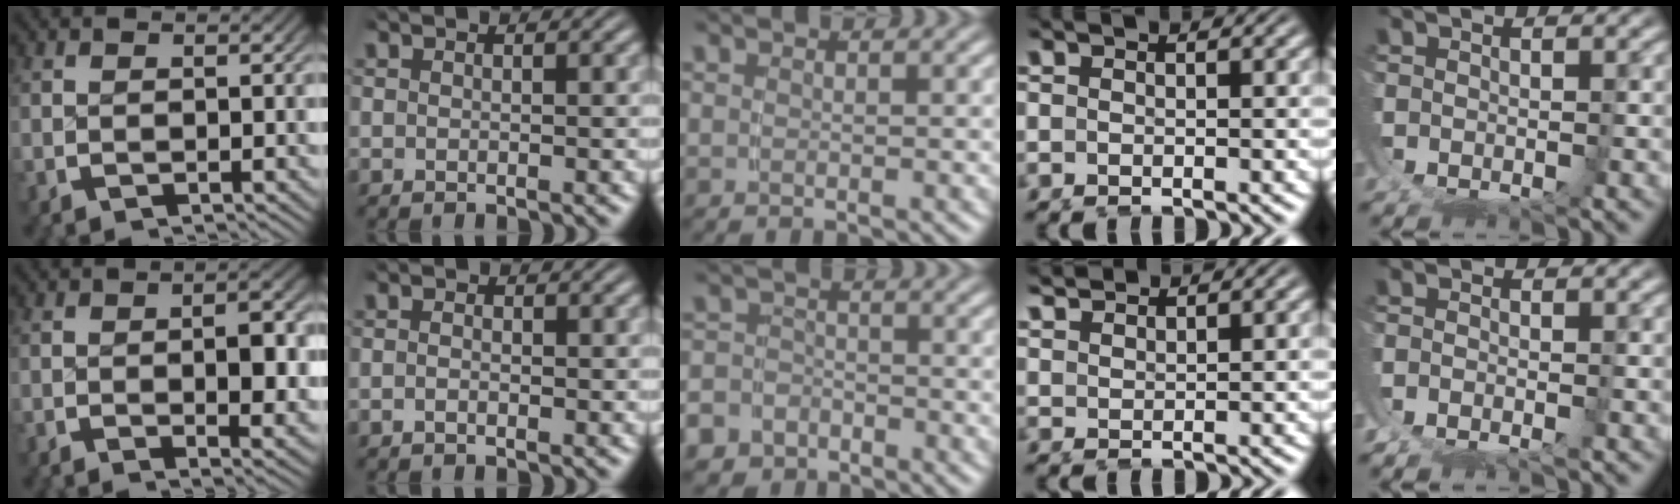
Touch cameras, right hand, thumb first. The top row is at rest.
{"thumb": {"total": 4.2, "force": [-0.4, 1.8, 3.8], "torque": [-0.056, -0.008, -0.006]}, "index": {"total": 0.8, "force": [-0.6, 0.3, 0.5], "torque": [-0.009, -0.004, -0.013]}, "middle": {"total": 5.6, "force": [-3.3, 4.3, 0.9], "torque": [-0.027, -0.021, -0.059]}, "ring": {"total": 2.2, "force": [2.1, 0.4, 0.3], "torque": [-0.003, 0.001, 0.043]}, "little": {"total": 1.7, "force": [-1.5, 0.7, 0.4], "torque": [-0.008, -0.004, -0.032]}}